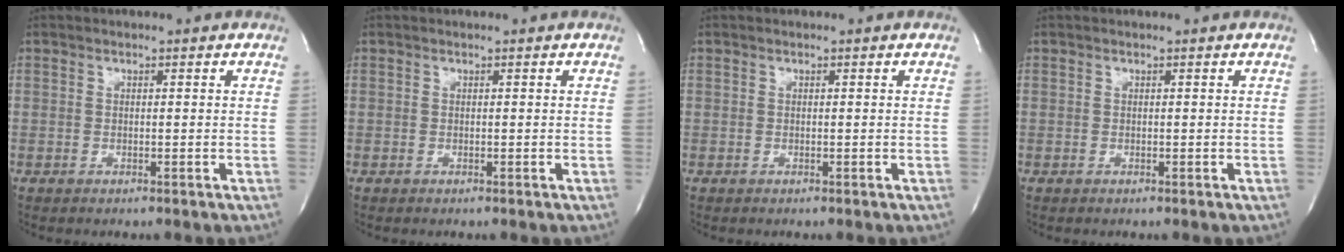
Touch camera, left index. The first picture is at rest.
{"total": 0.0}
{"total": 0.0}
{"total": 0.0}